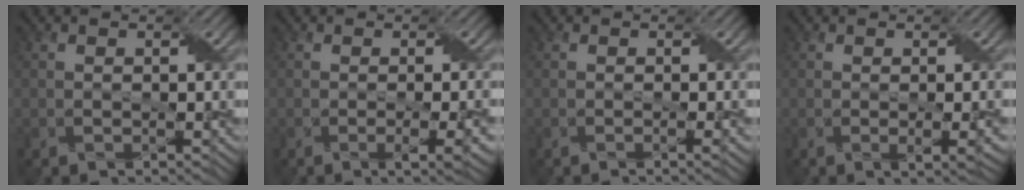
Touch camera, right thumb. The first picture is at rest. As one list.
[{"total": 3.8, "force": [-1.0, 0.9, 3.6], "torque": [-0.056, -0.003, -0.009]}, {"total": 1.3, "force": [-0.3, 0.2, 1.2], "torque": [-0.021, 0.001, -0.007]}, {"total": 2.5, "force": [-0.3, 0.5, 2.4], "torque": [-0.041, 0.000, -0.002]}]